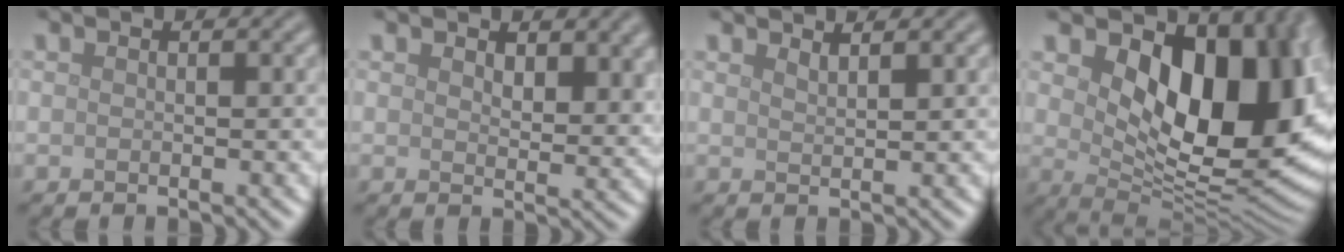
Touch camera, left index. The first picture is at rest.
{"total": 4.0, "force": [2.0, 2.2, 2.7], "torque": [-0.042, -0.007, 0.034]}
{"total": 1.4, "force": [1.3, 0.3, 0.4], "torque": [0.002, 0.001, 0.018]}
{"total": 15.1, "force": [4.2, 8.3, 11.9], "torque": [-0.133, -0.010, 0.079]}